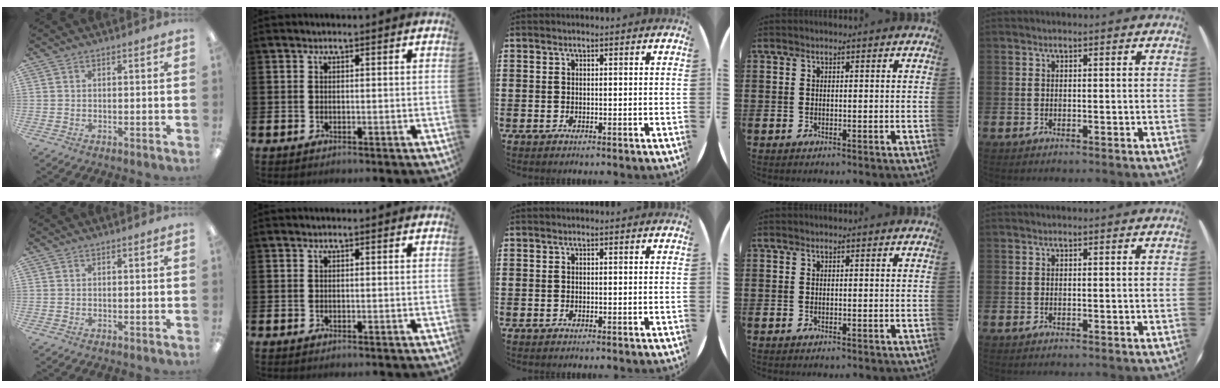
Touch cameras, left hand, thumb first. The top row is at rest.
{}